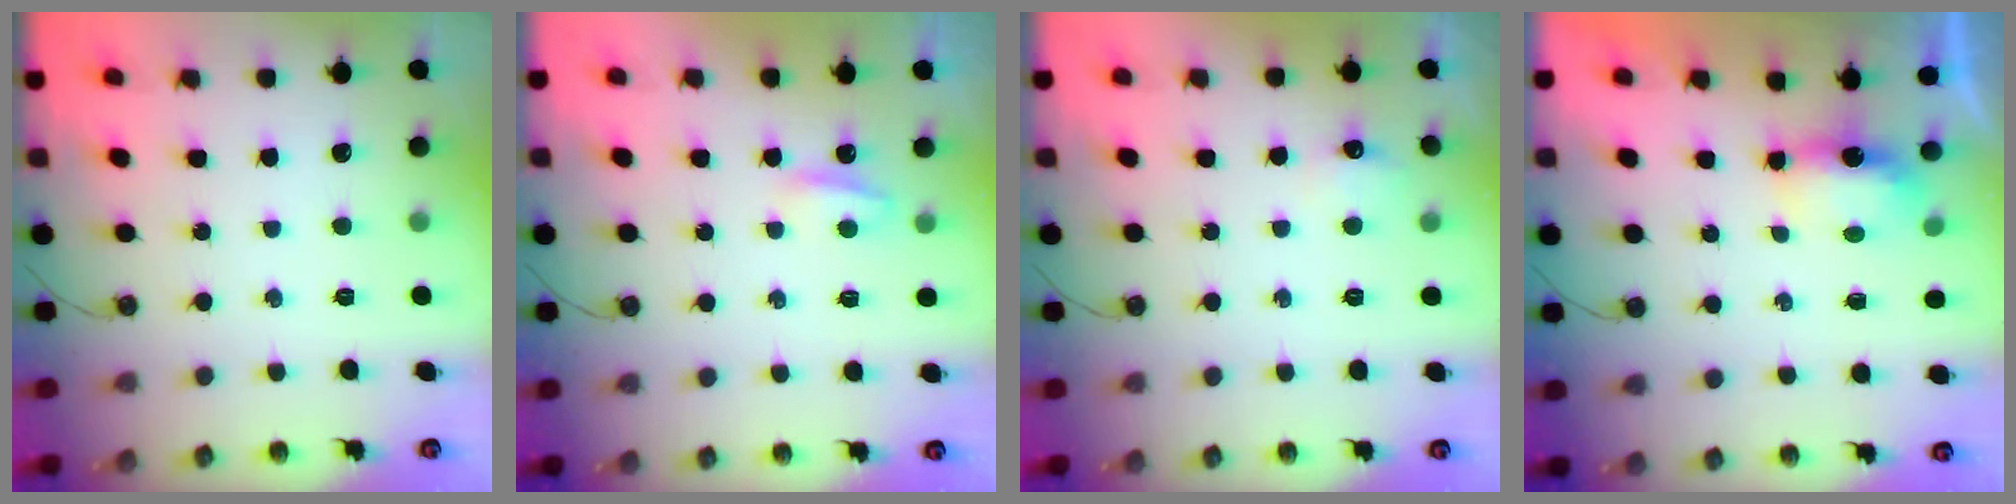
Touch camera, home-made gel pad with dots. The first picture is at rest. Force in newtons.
{"total": 3.8, "press": 3.8, "slide": 0.6}
{"total": 4.8, "press": 4.8, "slide": 0.7}
{"total": 5.4, "press": 5.3, "slide": 0.8}